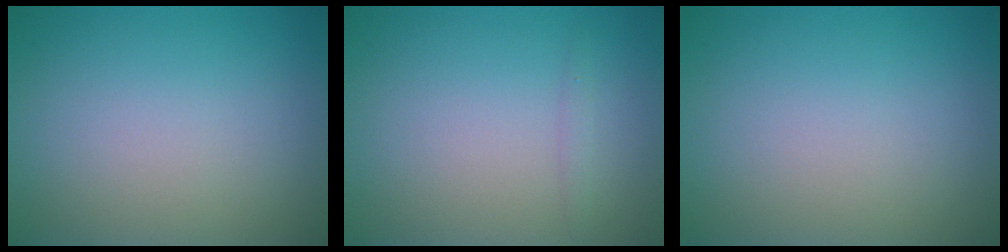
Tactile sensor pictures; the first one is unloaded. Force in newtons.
{"total": 0.6, "press": 0.6, "slide": 0.0}
{"total": 0.0}